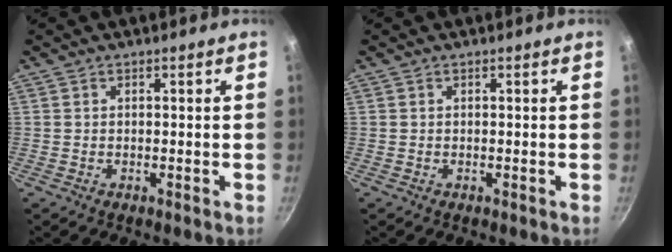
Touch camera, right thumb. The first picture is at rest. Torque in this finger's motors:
{"motor_torque": [0.00, 0.00, 0.02, 0.15, 0.01]}